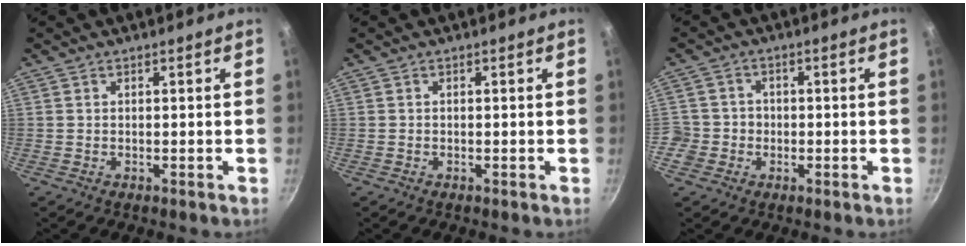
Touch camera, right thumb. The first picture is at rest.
{"total": 0.0}
{"total": 4.4, "force": [-1.2, 4.2, 0.2], "torque": [0.028, 0.017, -0.028]}